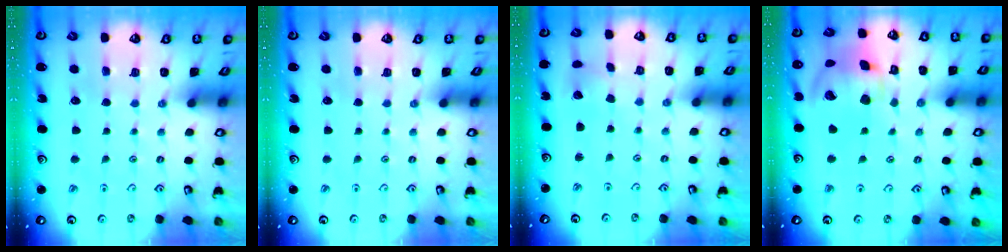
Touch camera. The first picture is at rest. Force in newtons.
{"total": 0.0}
{"total": 2.2, "press": 2.2, "slide": 0.2}
{"total": 19.5, "press": 19.2, "slide": 2.9}